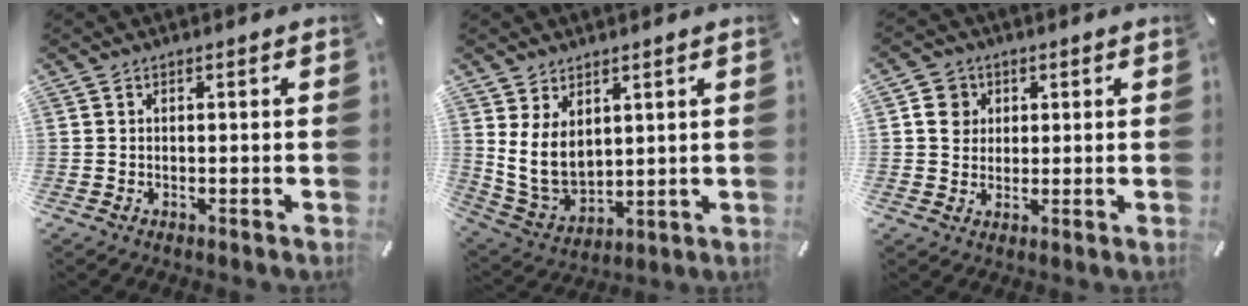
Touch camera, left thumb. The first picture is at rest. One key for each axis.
{"total": 9.2, "fx": 3.3, "fy": 6.9, "fz": 5.1, "tx": -0.118, "ty": -0.025, "tz": 0.066}
{"total": 4.7, "fx": 1.1, "fy": 4.5, "fz": 1.0, "tx": -0.011, "ty": 0.001, "tz": 0.017}